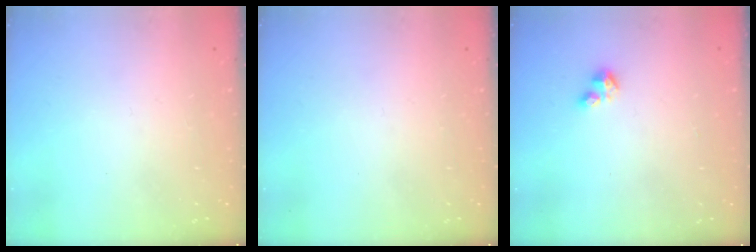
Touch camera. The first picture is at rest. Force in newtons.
{"total": 0.0}
{"total": 2.9, "press": 2.8, "slide": 0.6}